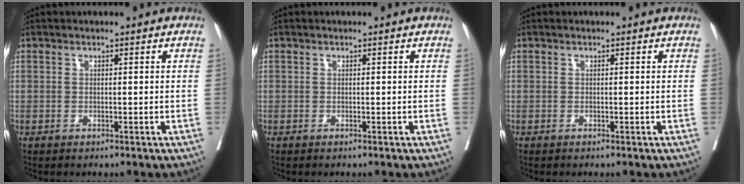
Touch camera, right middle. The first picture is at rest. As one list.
[{"total": 0.0}, {"total": 0.0}]